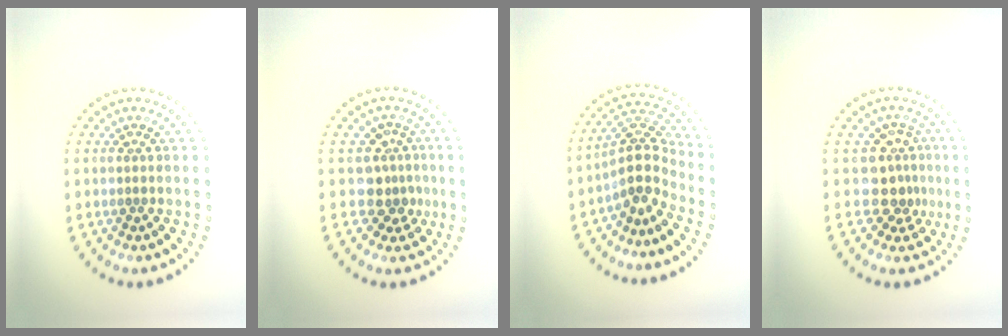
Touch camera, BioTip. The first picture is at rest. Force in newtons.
{"total": 2.8, "press": 2.1, "slide": 1.9}
{"total": 3.7, "press": 2.7, "slide": 2.5}
{"total": 3.2, "press": 2.2, "slide": 2.3}